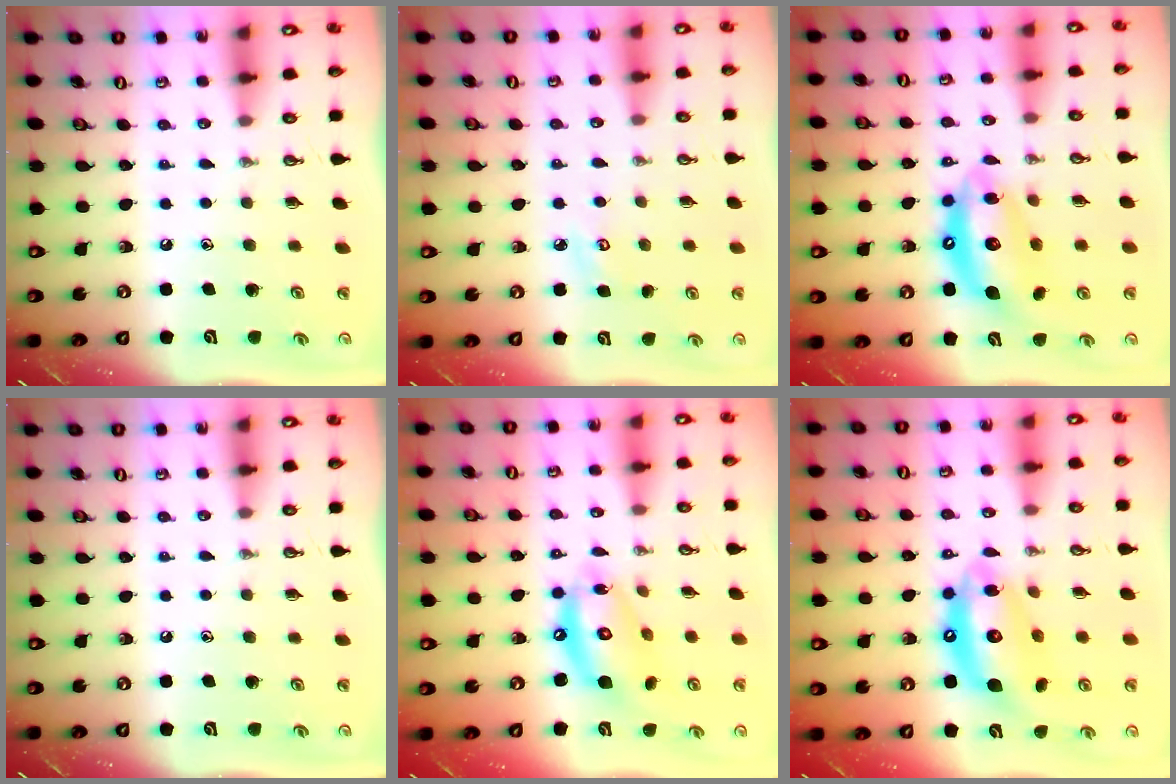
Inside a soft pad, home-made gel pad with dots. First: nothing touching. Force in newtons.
{"total": 4.4, "press": 4.4, "slide": 0.4}
{"total": 14.6, "press": 14.5, "slide": 1.3}
{"total": 0.0}
{"total": 14.5, "press": 14.5, "slide": 1.2}
{"total": 16.0, "press": 15.9, "slide": 1.9}